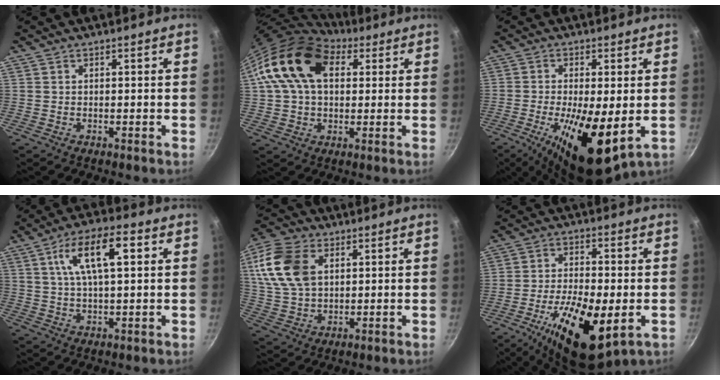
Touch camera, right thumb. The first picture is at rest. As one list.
[{"total": 16.4, "force": [4.7, 11.0, 11.1], "torque": [-0.183, 0.014, 0.068]}, {"total": 14.7, "force": [-3.2, 5.1, 13.4], "torque": [-0.234, -0.010, -0.042]}, {"total": 11.8, "force": [3.7, 4.4, 10.3], "torque": [-0.175, 0.014, 0.062]}, {"total": 14.6, "force": [4.2, 9.6, 10.1], "torque": [-0.187, -0.002, 0.080]}, {"total": 16.3, "force": [-5.4, 6.2, 14.0], "torque": [-0.249, 0.009, -0.089]}]